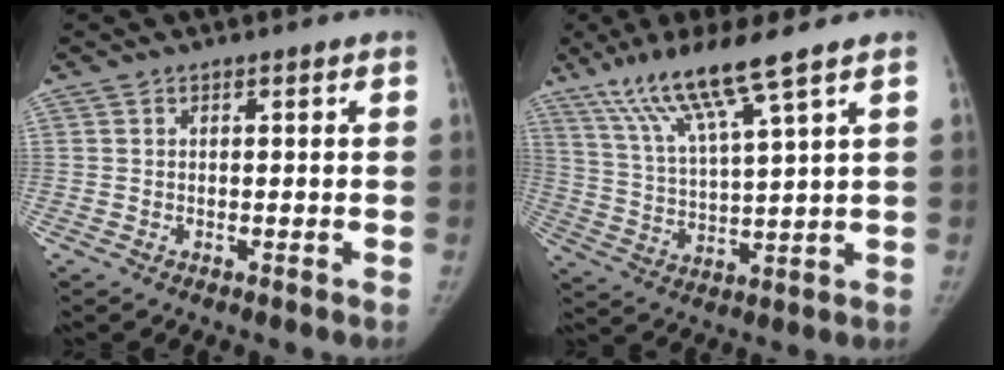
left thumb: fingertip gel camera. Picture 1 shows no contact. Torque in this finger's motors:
{"motor_torque": [0.68, -0.46, 1.30, -1.33, 0.18]}